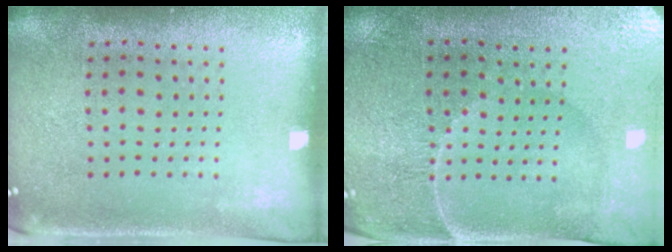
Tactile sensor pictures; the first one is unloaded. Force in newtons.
{"total": 1.0, "press": 0.9, "slide": 0.3}